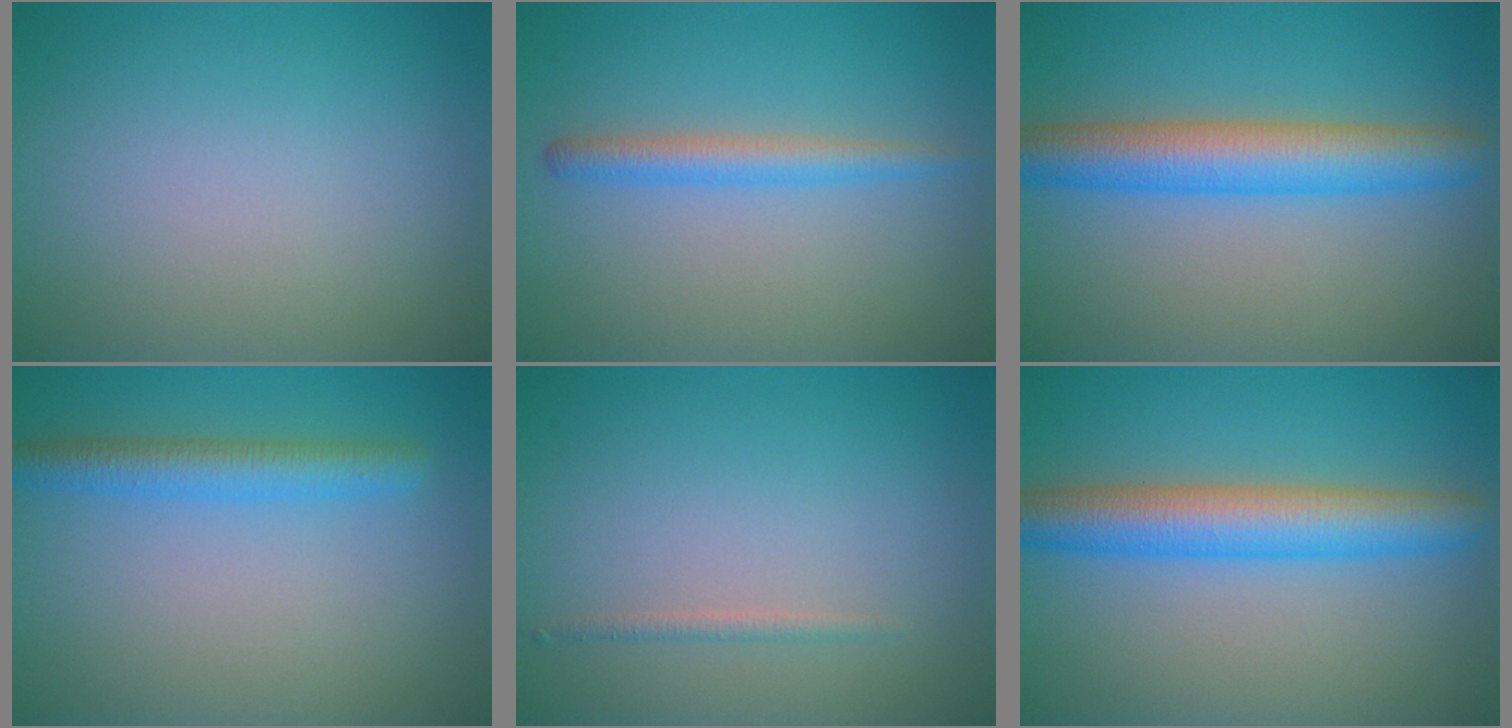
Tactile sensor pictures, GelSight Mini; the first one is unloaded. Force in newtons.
{"total": 2.2, "press": 2.2, "slide": 0.2}
{"total": 6.1, "press": 6.1, "slide": 0.1}
{"total": 3.2, "press": 3.2, "slide": 0.1}
{"total": 0.8, "press": 0.8, "slide": 0.0}
{"total": 6.1, "press": 6.1, "slide": 0.1}